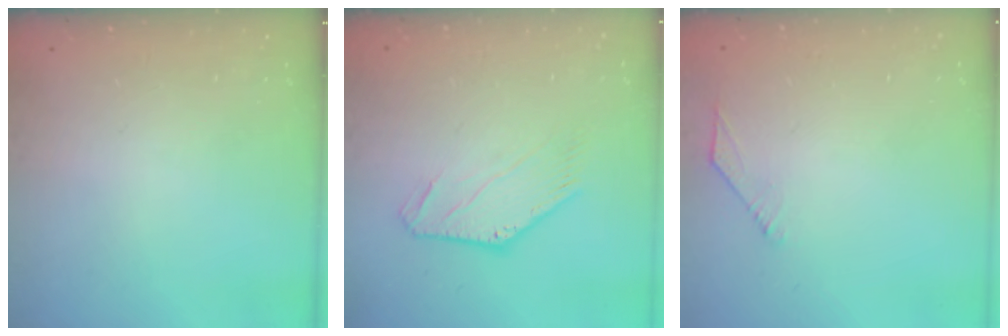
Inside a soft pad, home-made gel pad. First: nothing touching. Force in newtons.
{"total": 0.6, "press": 0.6, "slide": 0.1}
{"total": 3.0, "press": 2.9, "slide": 0.7}